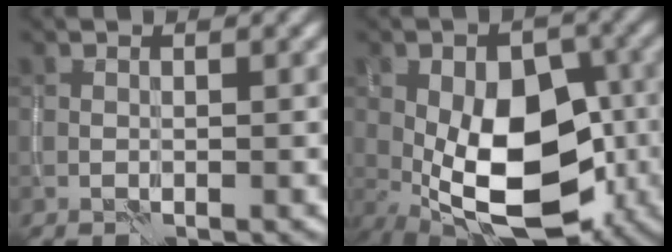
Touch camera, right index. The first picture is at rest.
{"total": 12.9, "force": [-2.8, 7.4, 10.2], "torque": [-0.174, -0.013, -0.045]}